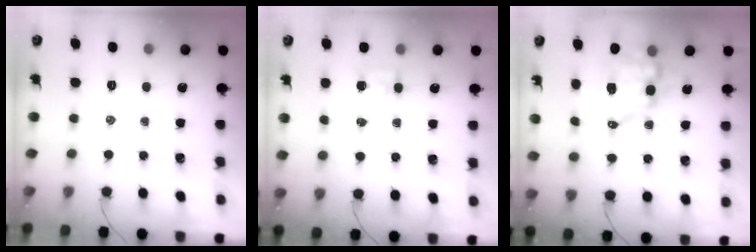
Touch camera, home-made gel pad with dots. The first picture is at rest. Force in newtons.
{"total": 4.3, "press": 4.2, "slide": 0.7}
{"total": 9.5, "press": 9.2, "slide": 2.2}